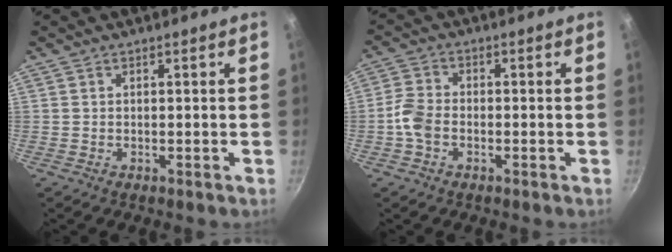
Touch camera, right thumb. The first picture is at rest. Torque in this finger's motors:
{"motor_torque": [0.90, 1.12, 0.53, -0.12, 0.05]}